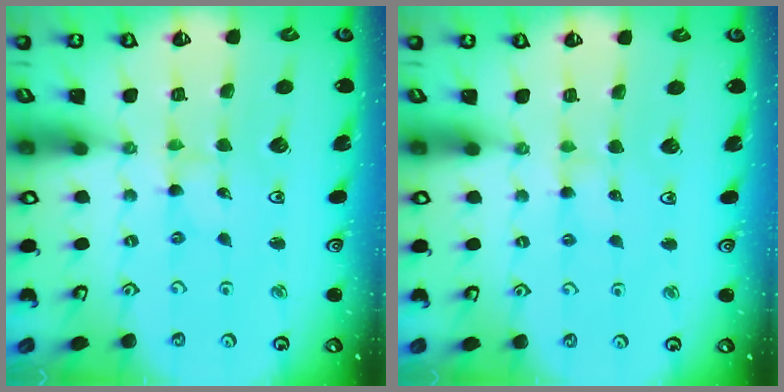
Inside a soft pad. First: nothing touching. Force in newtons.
{"total": 2.5, "press": 2.5, "slide": 0.2}